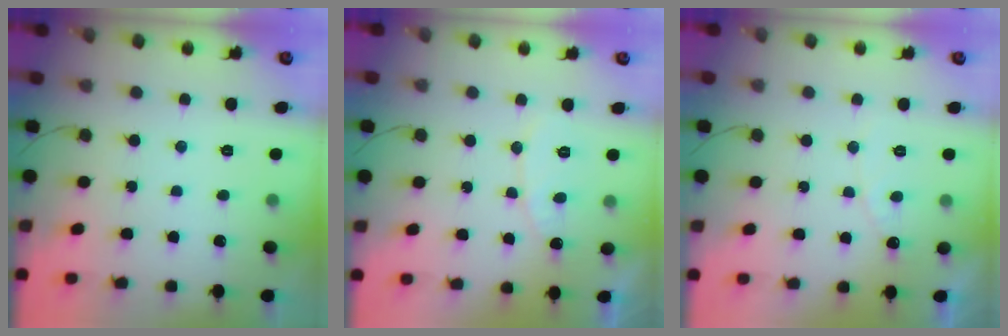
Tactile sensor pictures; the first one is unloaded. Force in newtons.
{"total": 6.4, "press": 6.4, "slide": 0.5}
{"total": 4.5, "press": 4.5, "slide": 0.4}